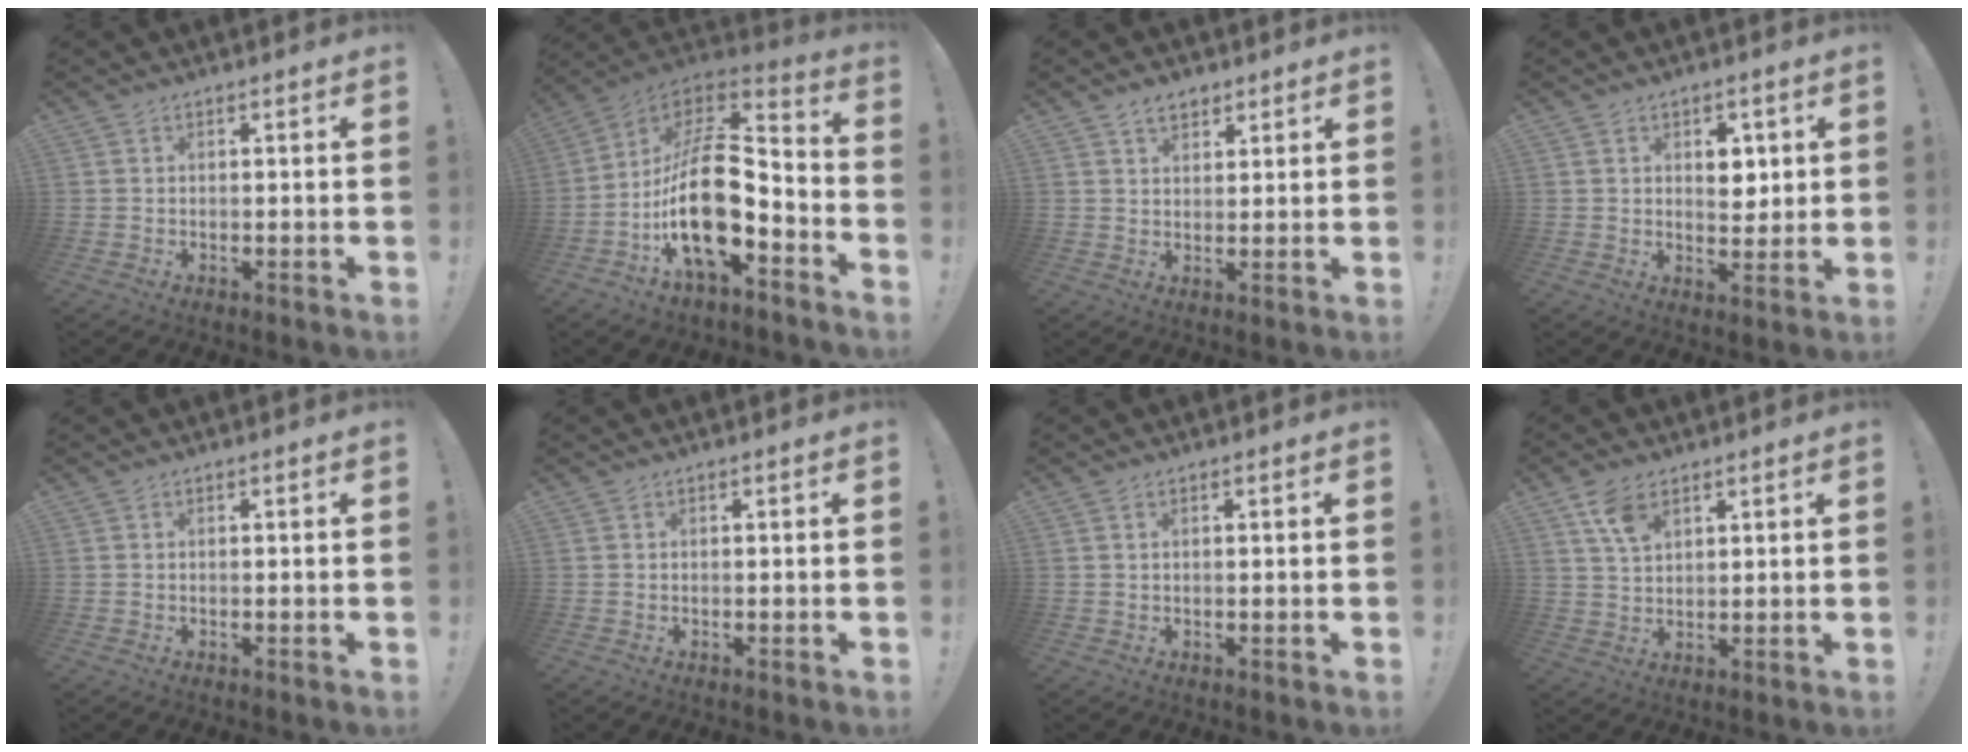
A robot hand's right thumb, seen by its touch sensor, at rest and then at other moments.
{"total": 21.4, "force": [-4.4, 10.0, 18.3], "torque": [-0.351, 0.023, -0.069]}
{"total": 4.3, "force": [2.8, 2.7, 1.8], "torque": [-0.029, -0.008, 0.051]}
{"total": 5.7, "force": [1.9, 4.4, 3.1], "torque": [-0.024, -0.006, 0.027]}
{"total": 0.0}
{"total": 0.0}
{"total": 0.7, "force": [0.4, 0.3, 0.5], "torque": [-0.010, 0.001, 0.007]}
{"total": 6.7, "force": [4.0, 3.5, 4.2], "torque": [-0.082, -0.011, 0.077]}